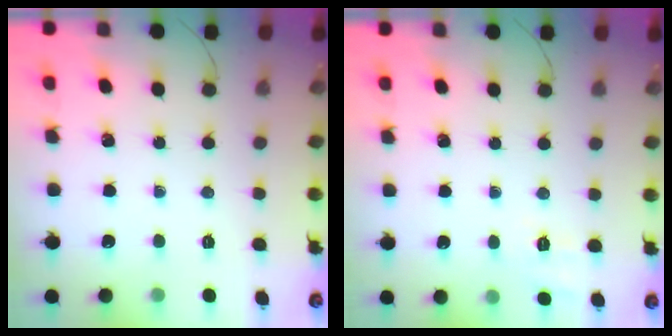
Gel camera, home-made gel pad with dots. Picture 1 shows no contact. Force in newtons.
{"total": 2.5, "press": 1.1, "slide": 2.2}